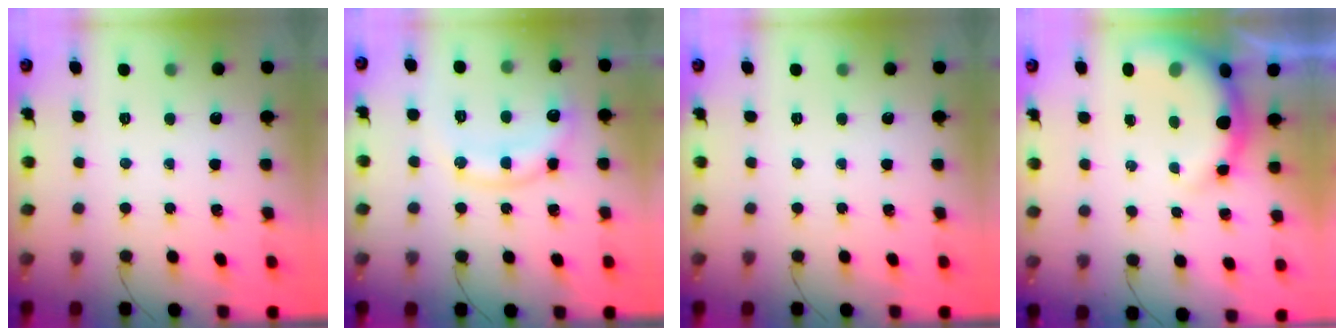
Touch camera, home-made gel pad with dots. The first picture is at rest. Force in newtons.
{"total": 11.9, "press": 11.9, "slide": 1.0}
{"total": 0.0}
{"total": 9.3, "press": 9.2, "slide": 1.8}